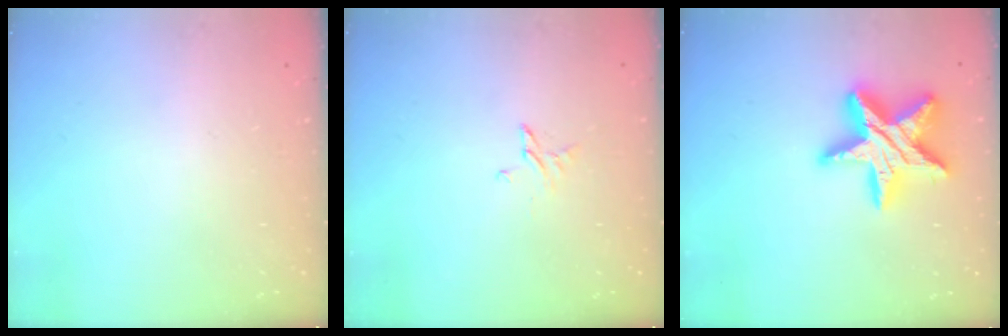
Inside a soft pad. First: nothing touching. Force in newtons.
{"total": 2.6, "press": 2.6, "slide": 0.3}
{"total": 19.4, "press": 19.4, "slide": 1.4}